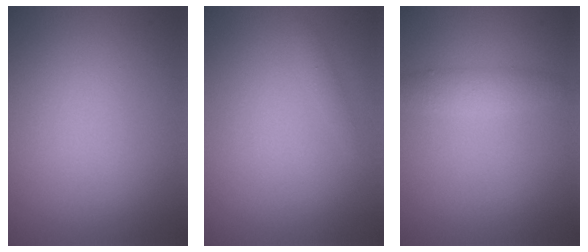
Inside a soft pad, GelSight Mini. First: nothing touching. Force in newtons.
{"total": 0.6, "press": 0.6, "slide": 0.0}
{"total": 1.9, "press": 1.9, "slide": 0.0}